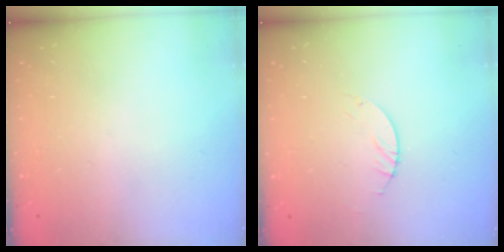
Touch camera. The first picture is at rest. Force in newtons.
{"total": 0.9, "press": 0.8, "slide": 0.2}